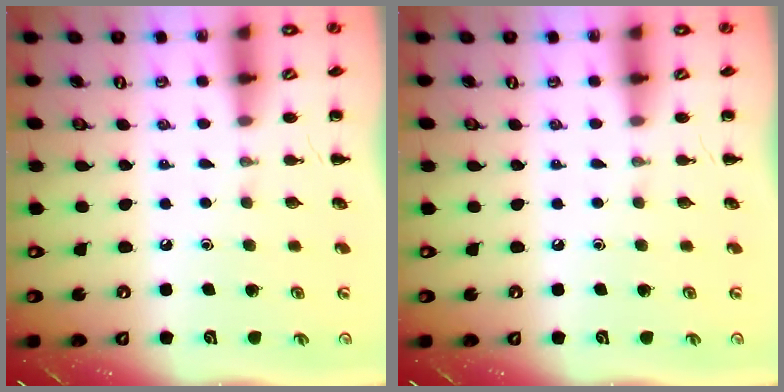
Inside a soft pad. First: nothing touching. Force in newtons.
{"total": 0.0}